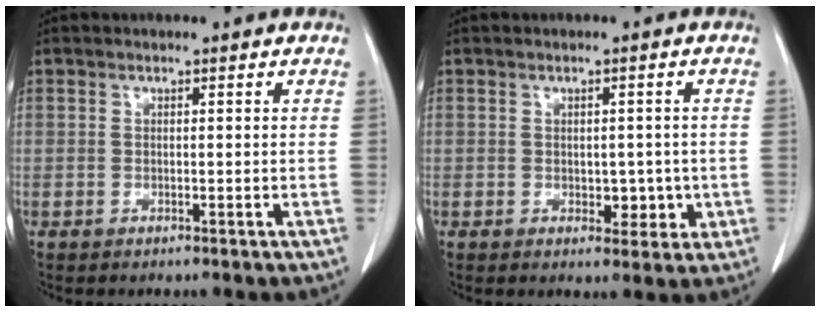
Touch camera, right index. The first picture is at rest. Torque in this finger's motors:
{"motor_torque": [0.05, 0.14, -0.01, 0.03]}